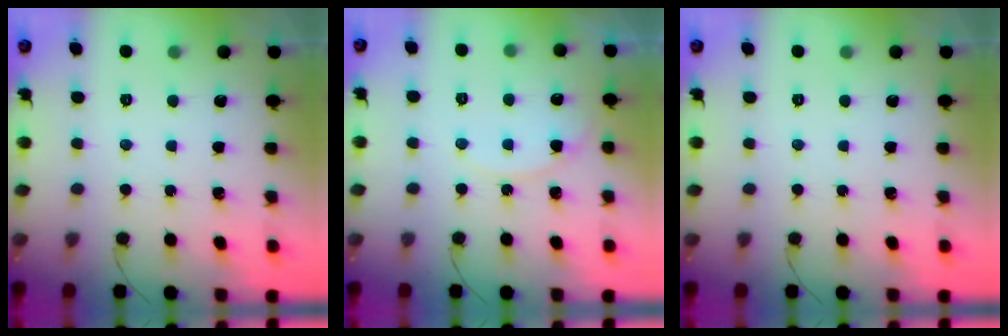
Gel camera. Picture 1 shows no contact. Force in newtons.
{"total": 6.7, "press": 6.7, "slide": 0.7}
{"total": 0.0}